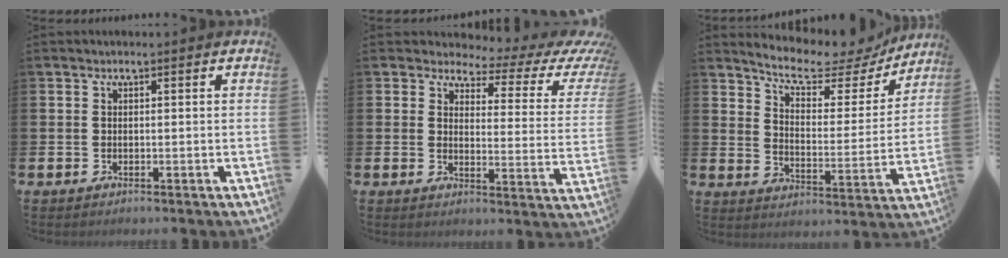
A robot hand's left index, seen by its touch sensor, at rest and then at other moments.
{"total": 2.8, "force": [2.1, 1.5, 1.2], "torque": [-0.026, -0.030, 0.021]}
{"total": 7.4, "force": [6.6, 2.4, 2.5], "torque": [-0.070, -0.050, 0.106]}